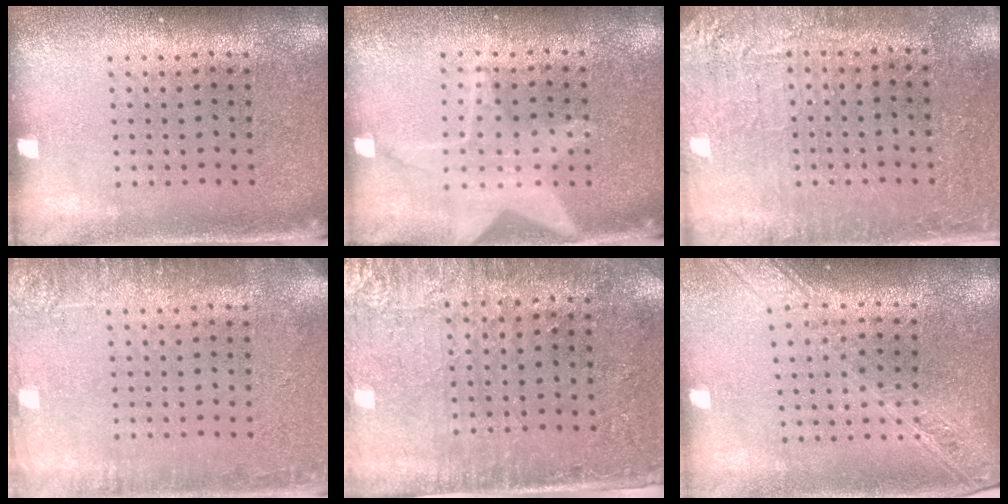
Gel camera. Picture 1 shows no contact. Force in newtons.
{"total": 1.2, "press": 1.2, "slide": 0.3}
{"total": 2.8, "press": 2.7, "slide": 0.7}
{"total": 2.6, "press": 2.5, "slide": 0.5}
{"total": 2.9, "press": 2.5, "slide": 1.5}
{"total": 2.2, "press": 1.9, "slide": 1.2}